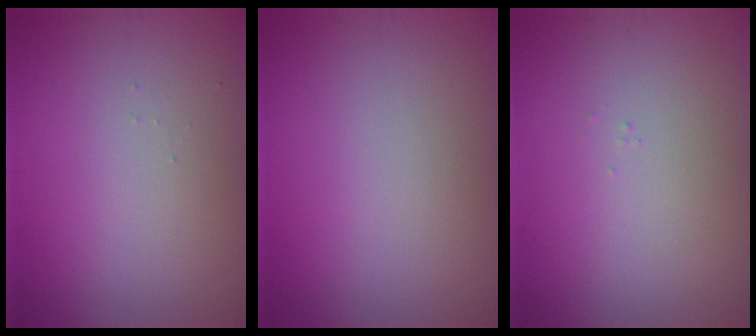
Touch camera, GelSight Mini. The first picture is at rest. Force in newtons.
{"total": 0.0}
{"total": 0.0}